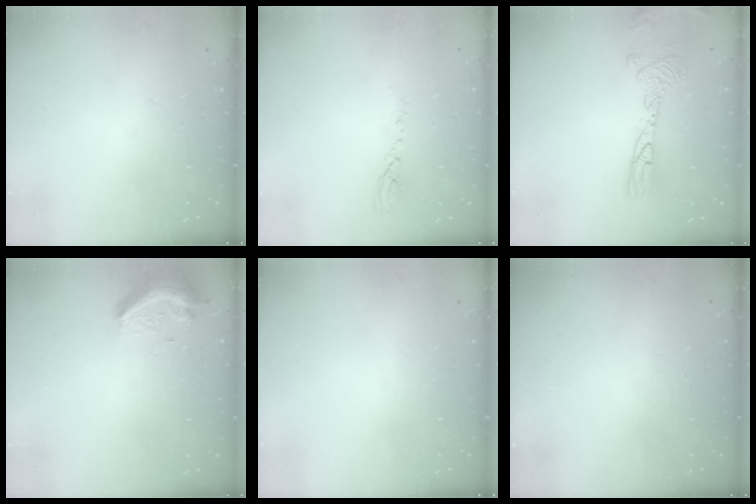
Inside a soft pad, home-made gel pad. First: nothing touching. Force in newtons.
{"total": 4.1, "press": 4.1, "slide": 0.4}
{"total": 11.9, "press": 11.6, "slide": 2.5}
{"total": 10.1, "press": 10.1, "slide": 0.9}
{"total": 0.0}
{"total": 0.0}